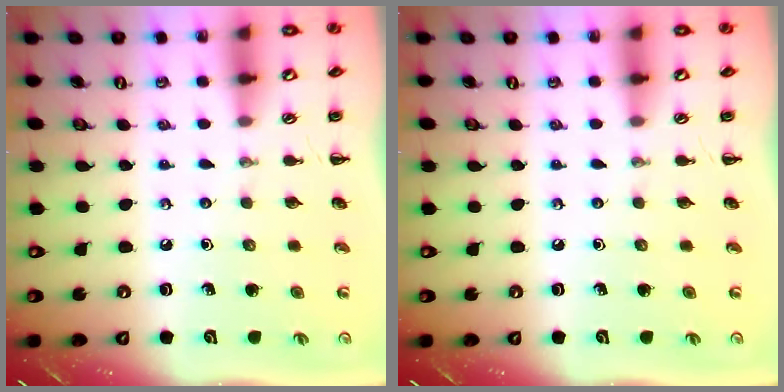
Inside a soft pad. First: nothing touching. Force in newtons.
{"total": 0.0}